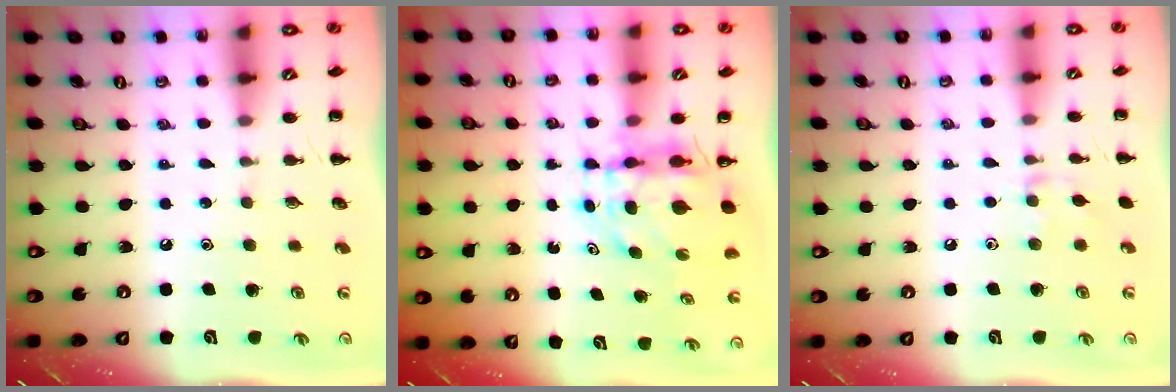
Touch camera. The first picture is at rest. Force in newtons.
{"total": 5.3, "press": 4.9, "slide": 2.0}
{"total": 4.4, "press": 4.2, "slide": 1.4}